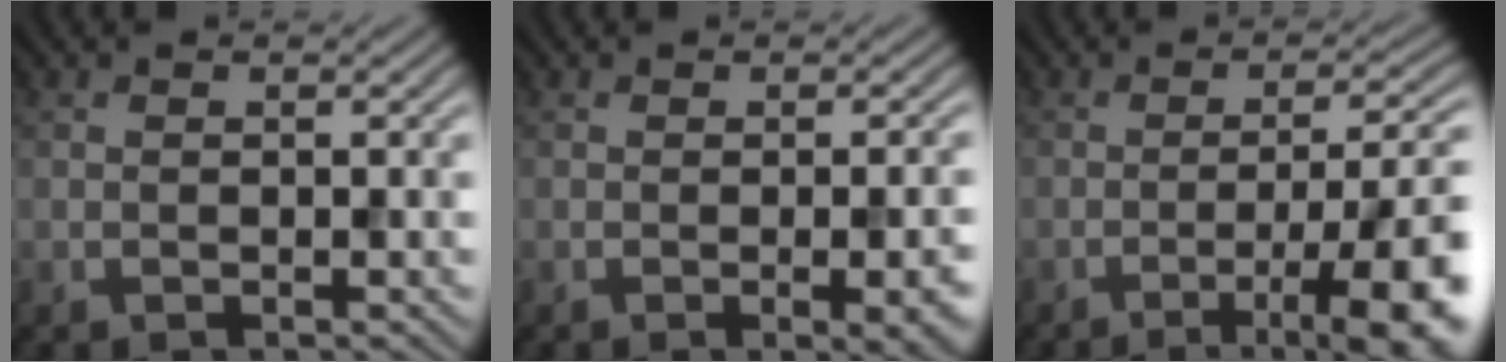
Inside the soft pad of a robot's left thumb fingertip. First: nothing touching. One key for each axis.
{"total": 5.1, "fx": -1.4, "fy": 1.4, "fz": 4.7, "tx": -0.059, "ty": -0.006, "tz": -0.011}
{"total": 10.5, "fx": -4.3, "fy": 2.3, "fz": 9.4, "tx": -0.130, "ty": 0.000, "tz": -0.062}